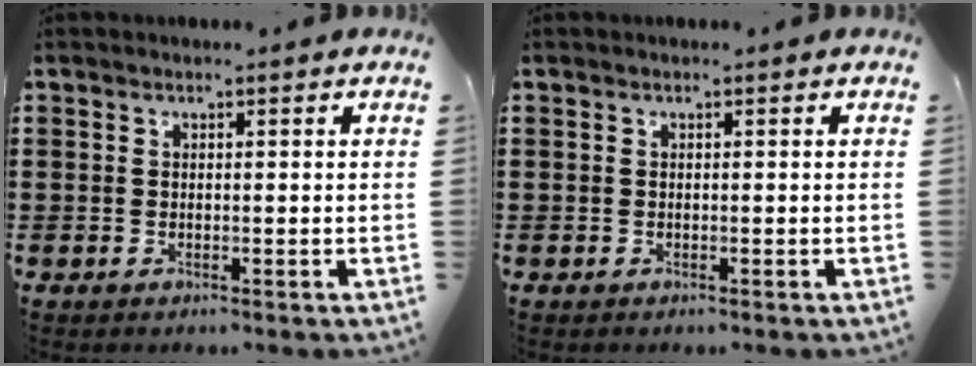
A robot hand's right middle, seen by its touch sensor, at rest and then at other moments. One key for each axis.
{"total": 0.0}